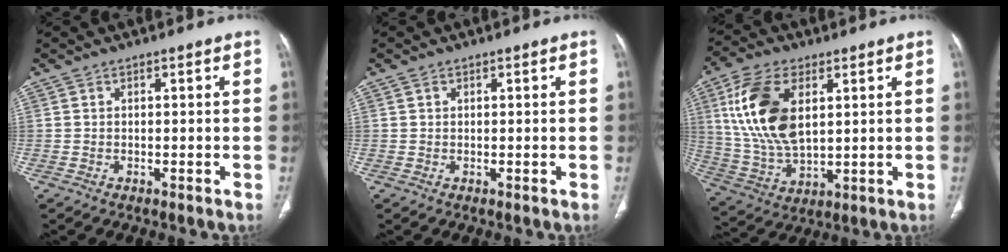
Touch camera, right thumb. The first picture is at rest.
{"total": 0.6, "force": [0.4, 0.5, 0.2], "torque": [-0.001, 0.000, 0.007]}
{"total": 16.8, "force": [4.7, 9.0, 13.3], "torque": [-0.264, -0.013, 0.098]}